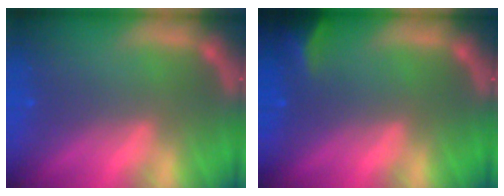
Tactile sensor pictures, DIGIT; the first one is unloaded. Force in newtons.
{"total": 2.9}